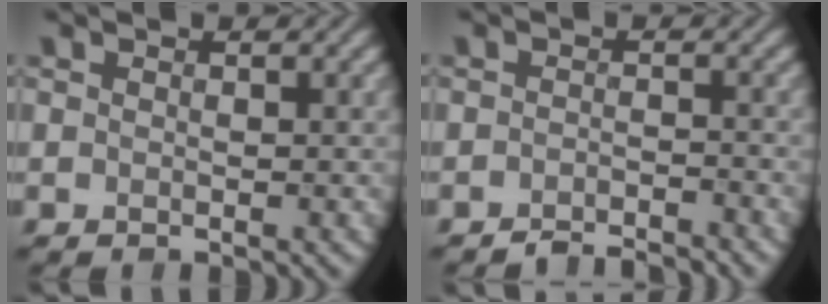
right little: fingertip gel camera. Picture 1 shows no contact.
{"total": 2.3, "force": [-2.3, 0.1, 0.5], "torque": [0.002, -0.002, -0.039]}